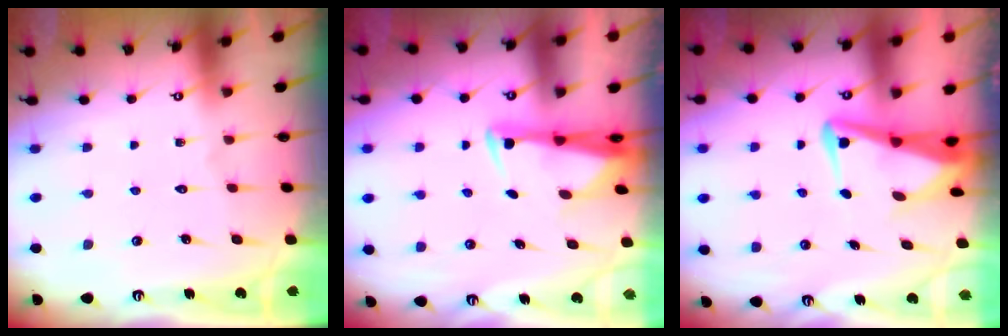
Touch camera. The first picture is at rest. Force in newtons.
{"total": 2.8, "press": 2.7, "slide": 0.9}
{"total": 5.0, "press": 4.8, "slide": 1.5}